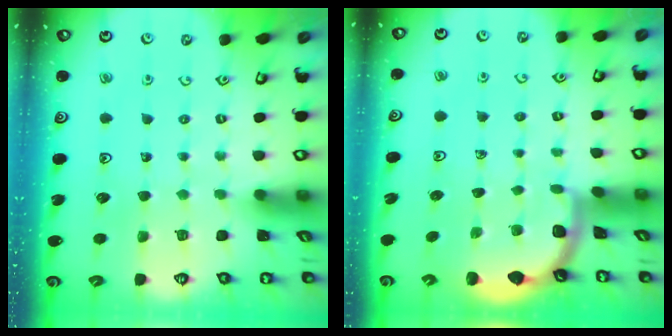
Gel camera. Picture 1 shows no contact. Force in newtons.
{"total": 1.9, "press": 1.9, "slide": 0.0}